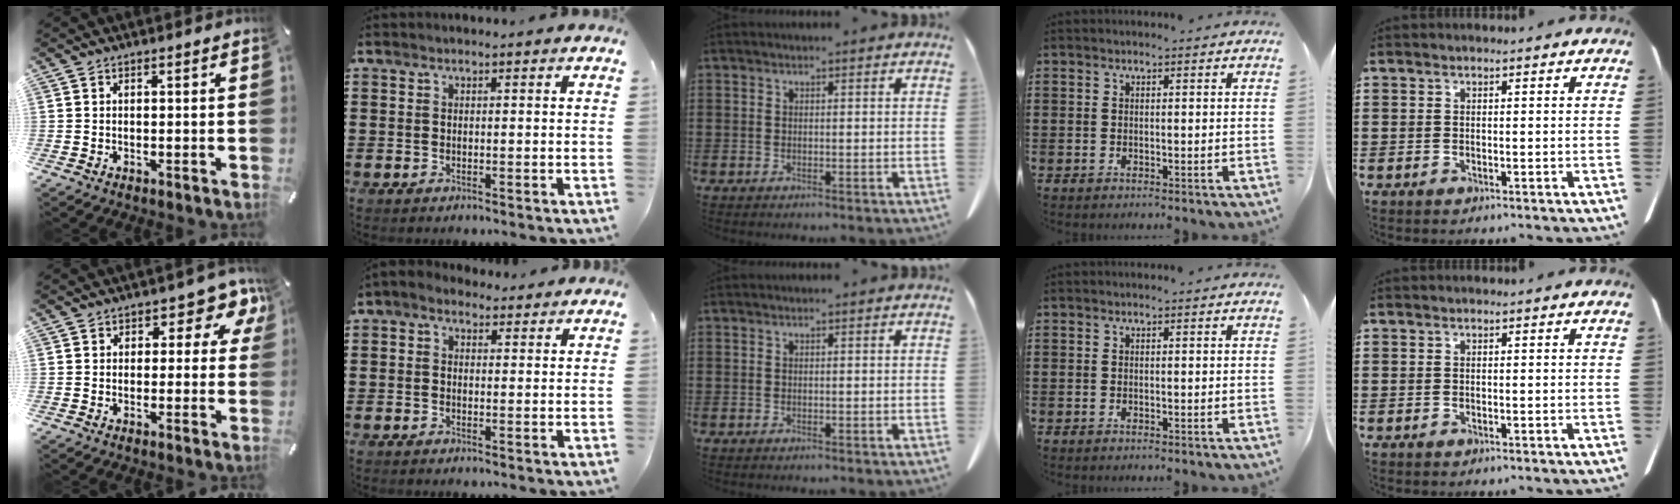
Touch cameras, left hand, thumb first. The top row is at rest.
{"thumb": {"total": 6.7, "force": [2.7, 4.4, 4.3], "torque": [-0.043, -0.013, 0.040]}, "index": {"total": 1.4, "force": [0.5, 1.1, 0.7], "torque": [-0.019, 0.007, 0.009]}}